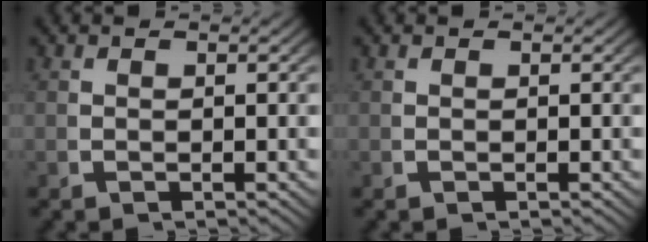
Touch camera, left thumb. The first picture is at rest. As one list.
[{"total": 0.0}]